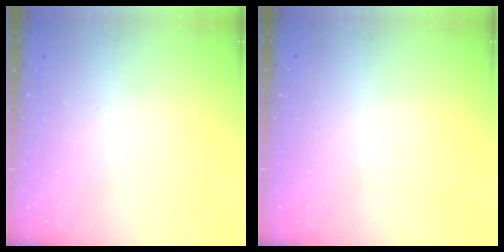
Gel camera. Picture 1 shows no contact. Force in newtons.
{"total": 0.0}